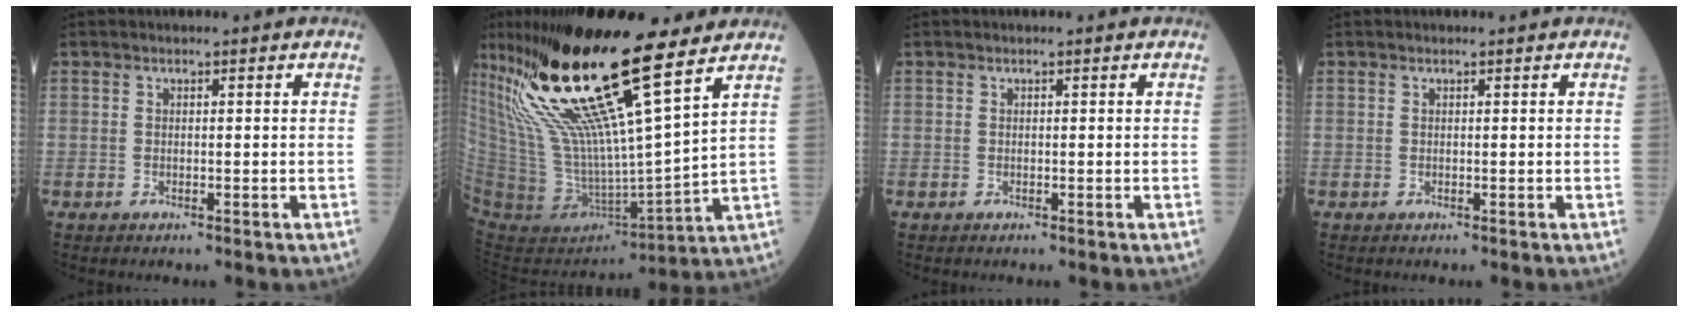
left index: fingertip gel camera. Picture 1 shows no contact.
{"total": 25.1, "force": [16.2, 2.8, 19.0], "torque": [-0.380, -0.006, 0.303]}
{"total": 0.0}
{"total": 0.0}